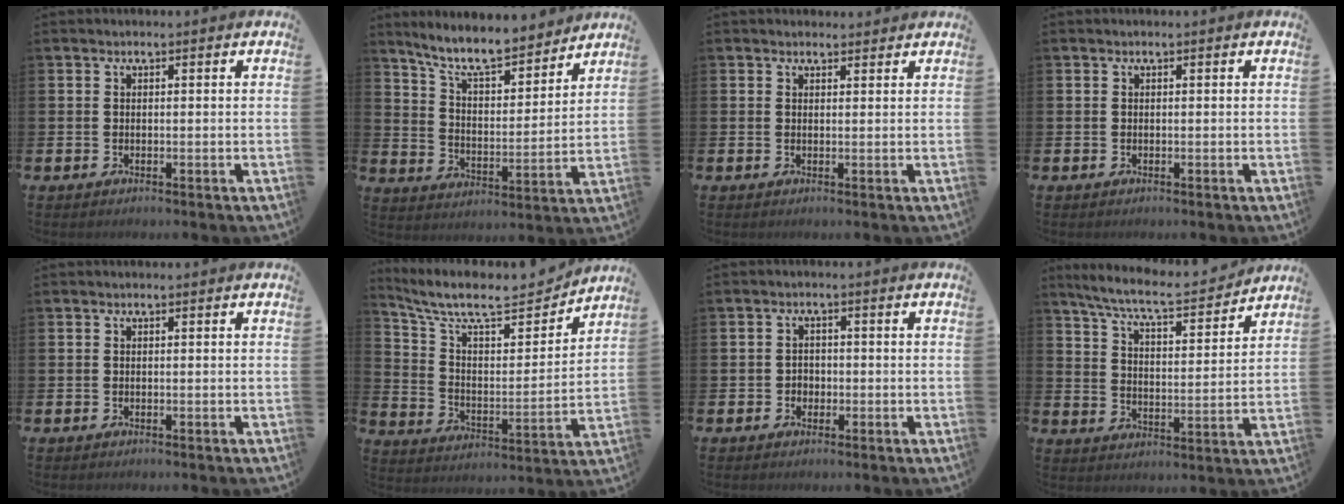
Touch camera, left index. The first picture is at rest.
{"total": 9.2, "force": [8.3, 2.0, 3.4], "torque": [-0.098, -0.054, 0.147]}
{"total": 1.0, "force": [0.9, 0.3, 0.2], "torque": [0.004, 0.001, 0.015]}
{"total": 0.0}
{"total": 0.0}
{"total": 9.8, "force": [8.6, 2.7, 3.8], "torque": [-0.109, -0.061, 0.146]}
{"total": 1.7, "force": [-0.5, 1.6, 0.3], "torque": [-0.006, 0.004, -0.015]}
{"total": 7.4, "force": [6.9, 0.7, 2.7], "torque": [-0.083, -0.047, 0.116]}